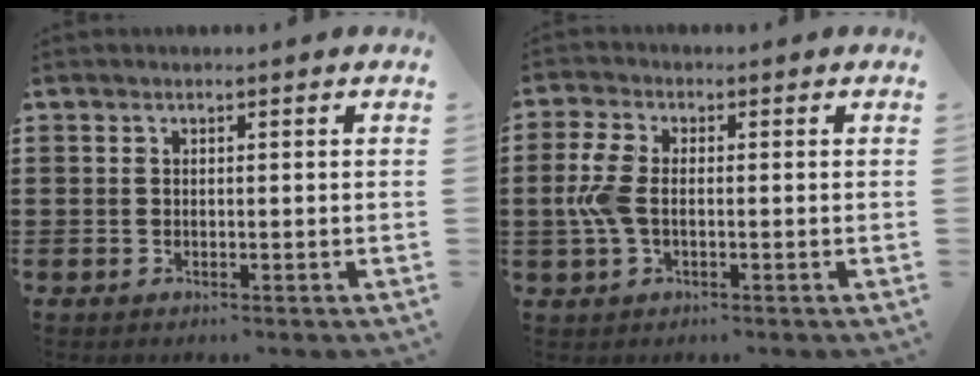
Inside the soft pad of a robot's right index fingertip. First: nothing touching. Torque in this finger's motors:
{"motor_torque": [1.25, -0.23, 0.72, 0.19]}